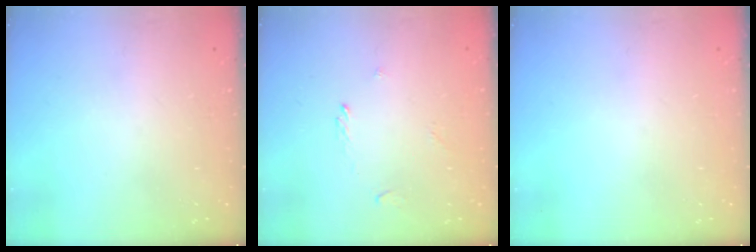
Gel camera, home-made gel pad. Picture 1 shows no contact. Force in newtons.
{"total": 1.4, "press": 1.3, "slide": 0.4}
{"total": 0.0}